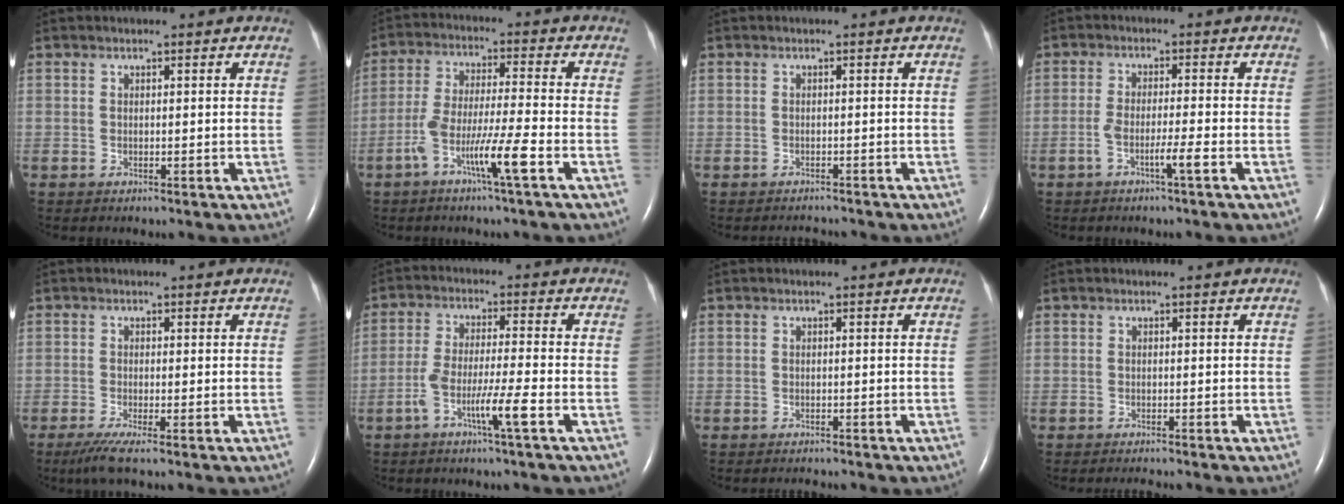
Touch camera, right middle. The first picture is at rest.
{"total": 8.5, "force": [-4.2, -0.7, 7.4], "torque": [-0.147, -0.003, -0.083]}
{"total": 1.9, "force": [-1.9, 0.3, 0.0], "torque": [0.001, -0.006, -0.023]}
{"total": 3.7, "force": [-1.9, -0.5, 3.1], "torque": [-0.061, -0.005, -0.038]}
{"total": 3.5, "force": [-2.3, -0.1, 2.7], "torque": [-0.058, -0.015, -0.047]}
{"total": 6.7, "force": [-3.2, -0.8, 5.8], "torque": [-0.113, -0.006, -0.065]}
{"total": 1.5, "force": [-1.5, 0.1, 0.3], "torque": [-0.005, -0.004, -0.015]}
{"total": 1.3, "force": [-1.3, -0.2, 0.3], "torque": [-0.005, -0.003, -0.016]}